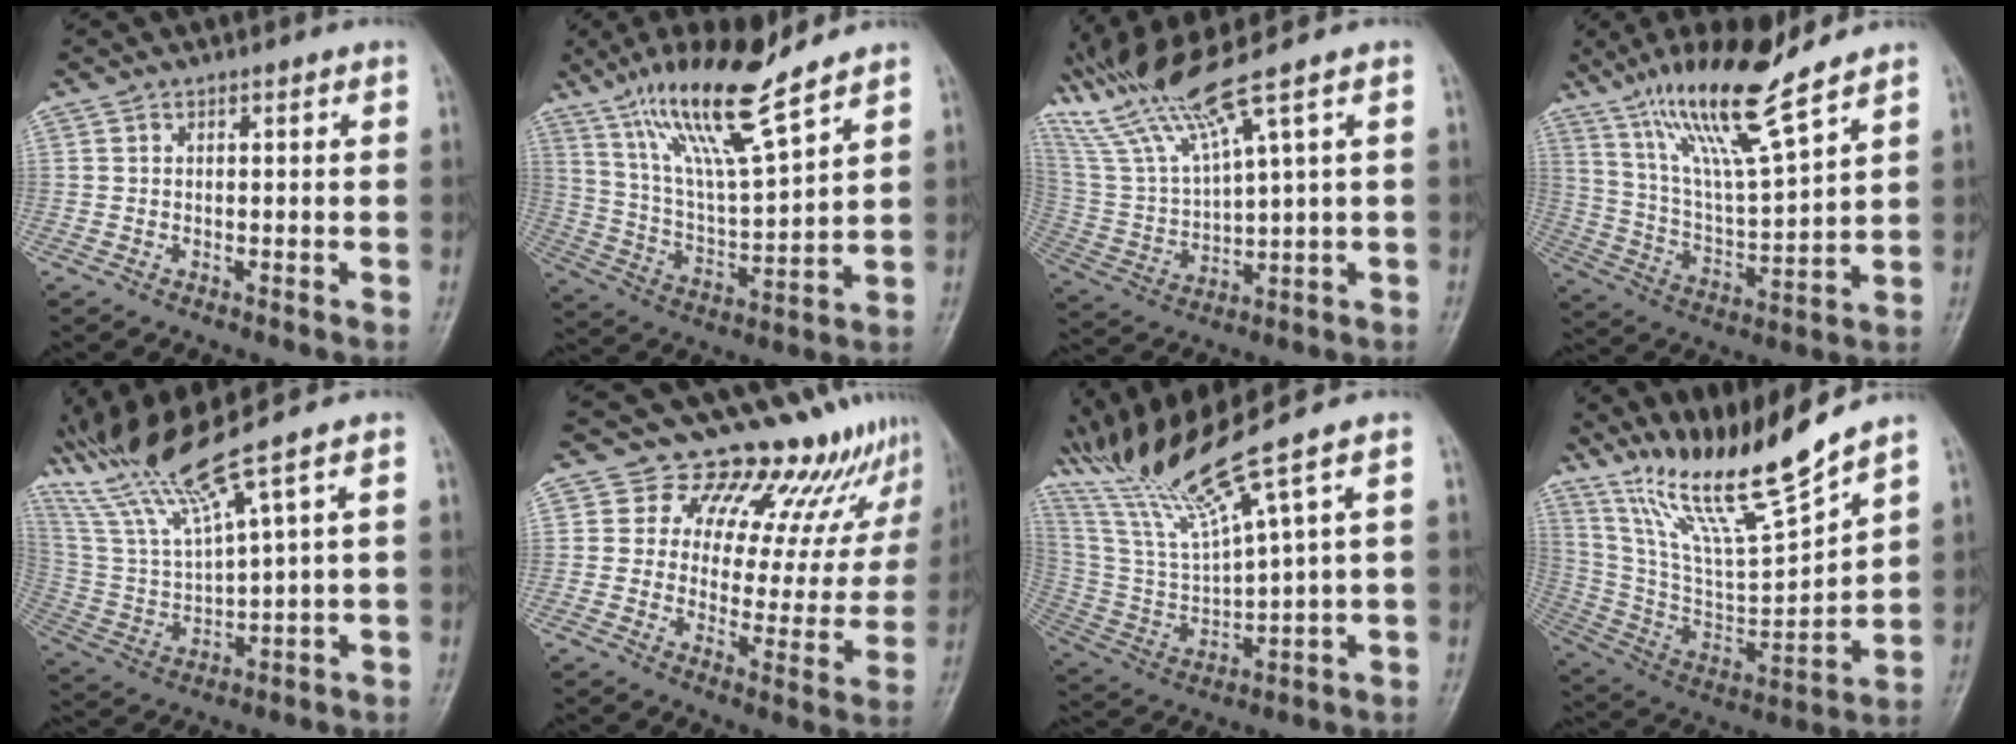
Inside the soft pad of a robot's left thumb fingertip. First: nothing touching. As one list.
[{"total": 16.6, "force": [11.7, 2.3, 11.6], "torque": [-0.202, -0.058, 0.224]}, {"total": 14.4, "force": [10.5, 0.0, 9.9], "torque": [-0.205, -0.033, 0.216]}, {"total": 16.6, "force": [11.7, 1.9, 11.6], "torque": [-0.203, -0.059, 0.224]}, {"total": 14.0, "force": [10.8, -1.1, 8.9], "torque": [-0.181, -0.040, 0.222]}, {"total": 15.9, "force": [13.9, 6.4, 4.1], "torque": [0.008, -0.098, 0.160]}, {"total": 15.0, "force": [11.7, -1.6, 9.3], "torque": [-0.187, -0.045, 0.240]}, {"total": 18.3, "force": [15.3, 0.3, 10.0], "torque": [-0.165, -0.082, 0.300]}]